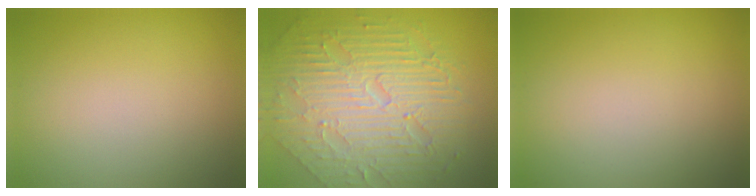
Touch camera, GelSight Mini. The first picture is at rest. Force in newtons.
{"total": 10.3, "press": 6.8, "slide": 7.7}
{"total": 0.0}